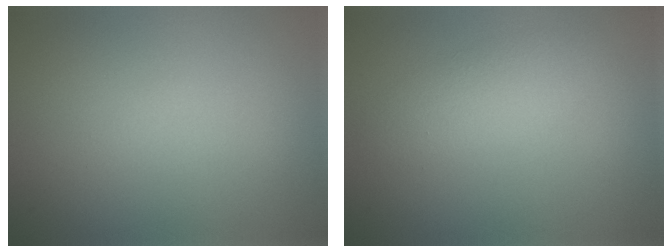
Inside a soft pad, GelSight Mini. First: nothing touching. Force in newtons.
{"total": 2.4, "press": 2.4, "slide": 0.2}